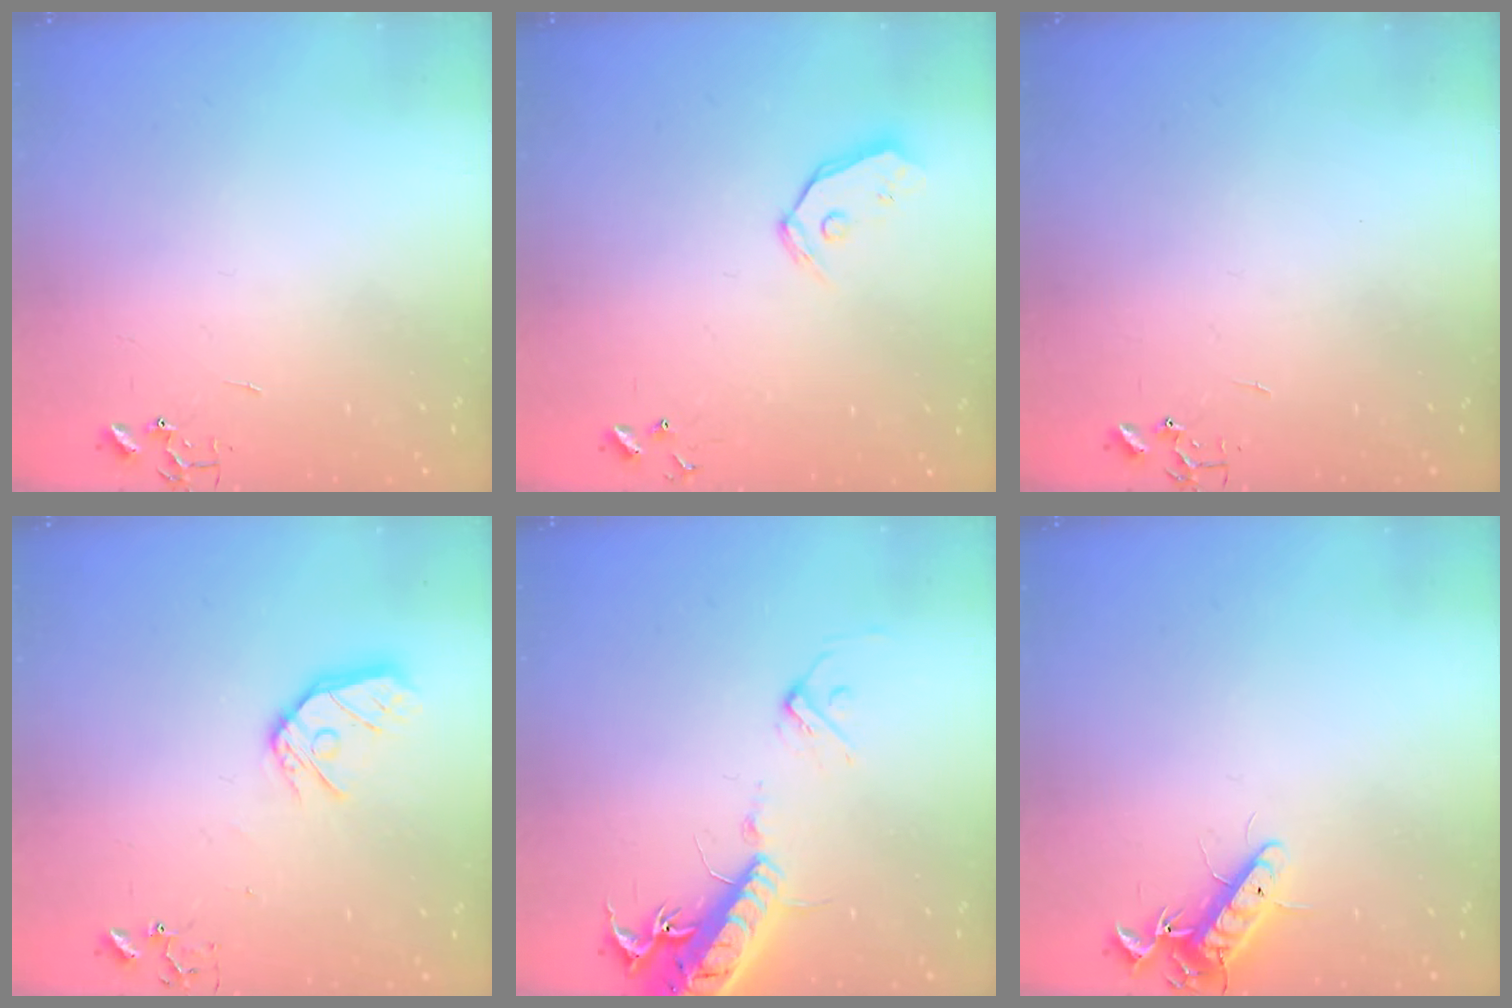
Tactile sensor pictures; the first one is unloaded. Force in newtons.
{"total": 6.9, "press": 6.9, "slide": 0.7}
{"total": 0.0}
{"total": 11.3, "press": 11.2, "slide": 1.3}
{"total": 17.9, "press": 17.6, "slide": 3.5}
{"total": 11.3, "press": 11.2, "slide": 1.5}